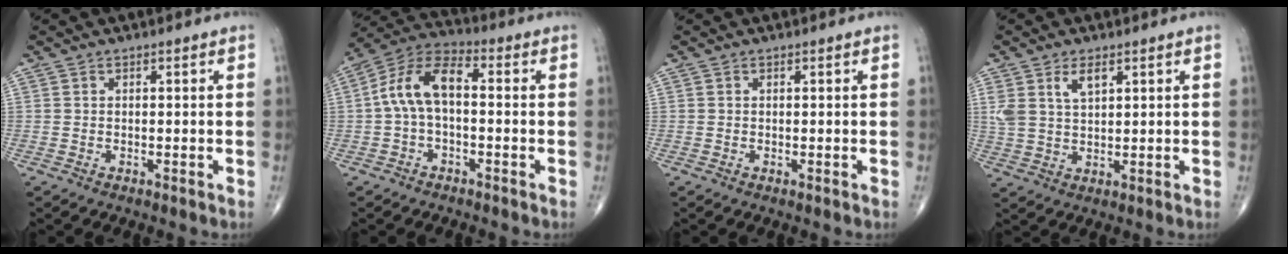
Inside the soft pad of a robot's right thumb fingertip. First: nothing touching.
{"total": 10.0, "force": [-0.2, 5.2, 8.5], "torque": [-0.163, 0.037, -0.013]}
{"total": 0.0}
{"total": 5.5, "force": [2.7, 2.8, 3.9], "torque": [-0.074, -0.007, 0.059]}